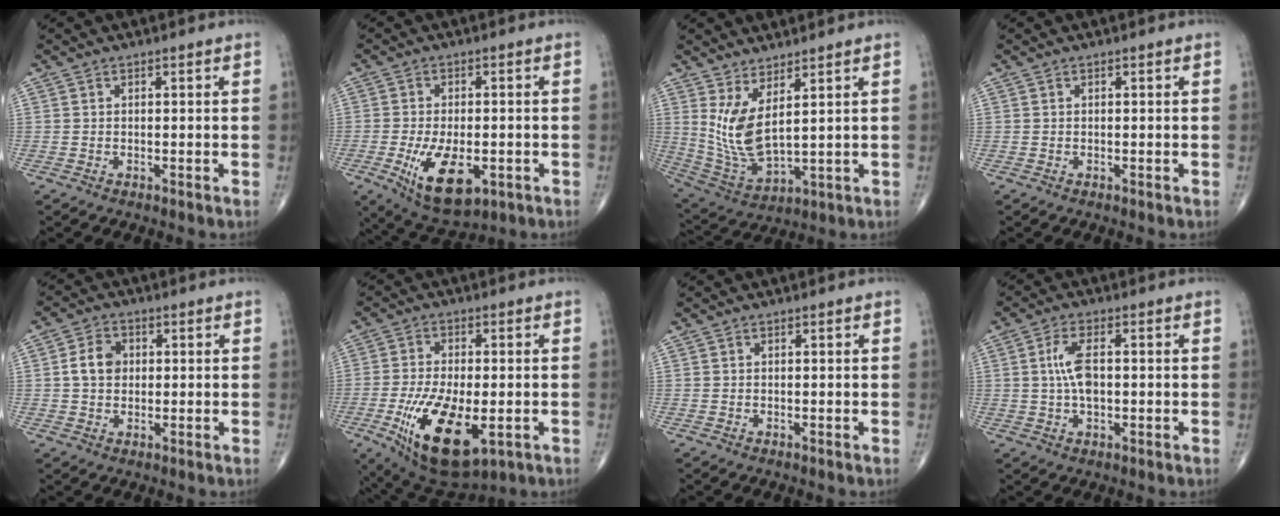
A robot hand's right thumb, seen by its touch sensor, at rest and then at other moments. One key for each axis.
{"total": 11.8, "fx": -3.6, "fy": 5.8, "fz": 9.5, "tx": -0.158, "ty": -0.007, "tz": -0.046}
{"total": 10.1, "fx": 3.7, "fy": 3.5, "fz": 8.7, "tx": -0.184, "ty": -0.043, "tz": 0.088}
{"total": 0.0}
{"total": 5.3, "fx": 0.6, "fy": 4.2, "fz": 3.3, "tx": -0.049, "ty": 0.008, "tz": 0.006}
{"total": 16.9, "fx": -5.2, "fy": 7.8, "fz": 14.0, "tx": -0.260, "ty": -0.008, "tz": -0.068}
{"total": 0.0}
{"total": 6.0, "fx": 0.4, "fy": 2.8, "fz": 5.3, "tx": -0.110, "ty": 0.007, "tz": 0.004}